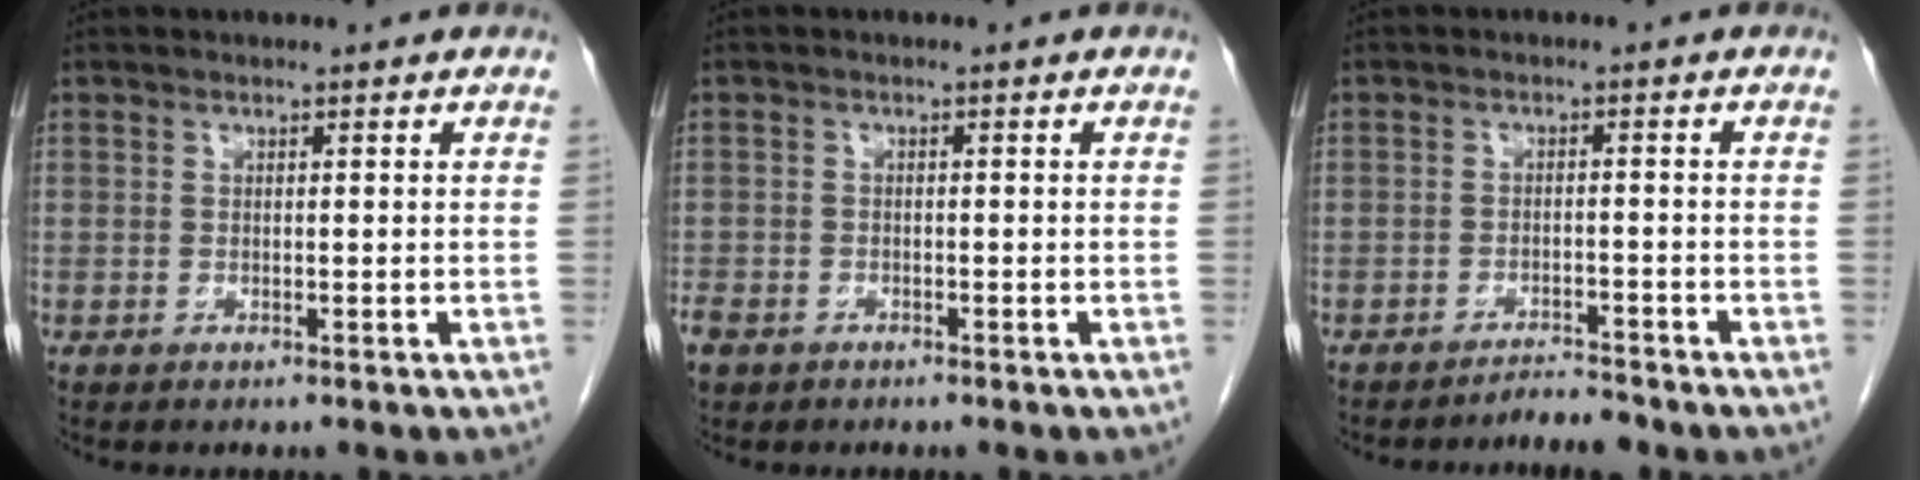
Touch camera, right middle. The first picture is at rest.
{"total": 3.2, "force": [-2.2, 2.1, 1.1], "torque": [-0.029, -0.002, -0.037]}
{"total": 2.6, "force": [-2.6, -0.3, 0.2], "torque": [-0.003, -0.012, -0.040]}